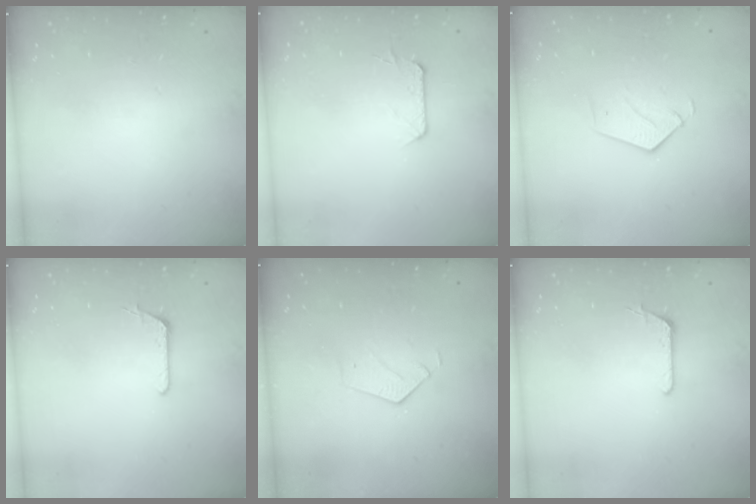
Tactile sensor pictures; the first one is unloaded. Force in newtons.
{"total": 6.6, "press": 6.6, "slide": 0.8}
{"total": 3.0, "press": 3.0, "slide": 0.2}
{"total": 6.3, "press": 6.3, "slide": 0.6}
{"total": 3.1, "press": 3.1, "slide": 0.2}
{"total": 6.3, "press": 6.3, "slide": 0.6}